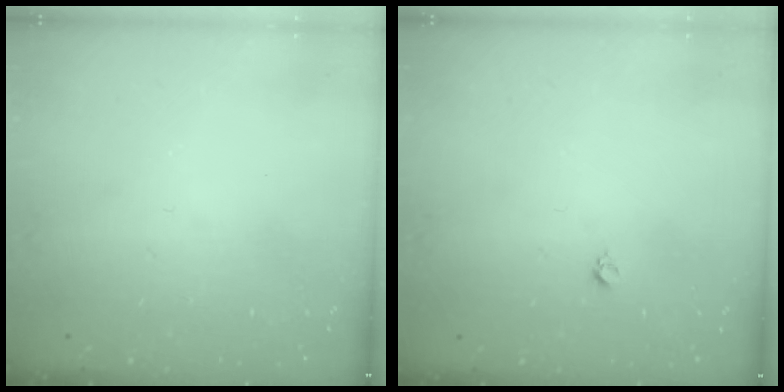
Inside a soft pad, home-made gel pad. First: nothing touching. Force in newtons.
{"total": 3.0, "press": 2.9, "slide": 0.4}